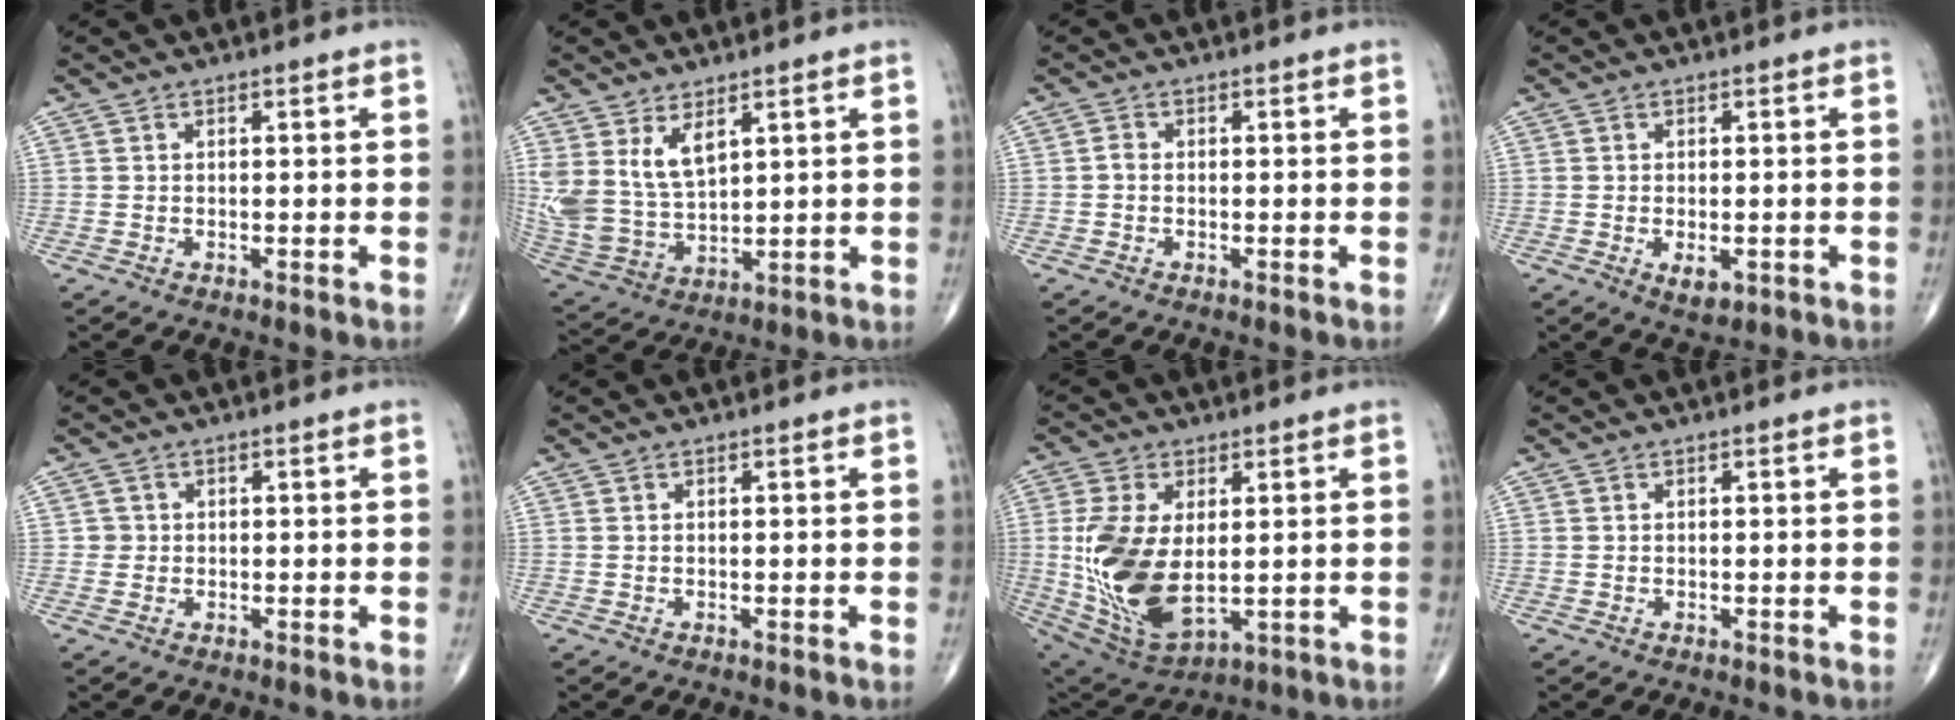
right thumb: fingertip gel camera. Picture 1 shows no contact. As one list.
[{"total": 10.5, "force": [4.8, 5.6, 7.5], "torque": [-0.144, -0.022, 0.113]}, {"total": 0.9, "force": [-0.3, 0.6, 0.6], "torque": [-0.008, 0.001, -0.009]}, {"total": 3.3, "force": [-1.0, 1.8, 2.7], "torque": [-0.039, -0.005, -0.009]}, {"total": 1.4, "force": [0.0, 1.4, 0.0], "torque": [0.011, 0.005, -0.003]}, {"total": 0.0}, {"total": 16.6, "force": [0.3, 9.1, 13.9], "torque": [-0.284, -0.014, 0.028]}, {"total": 0.0}]